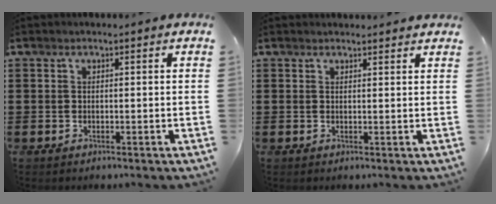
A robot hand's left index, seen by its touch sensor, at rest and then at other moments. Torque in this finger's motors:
{"motor_torque": [0.53, -0.15, -0.01, 0.01]}